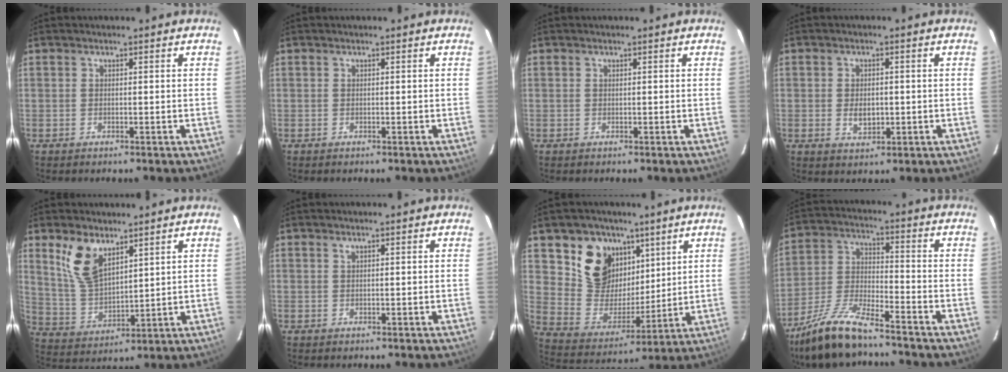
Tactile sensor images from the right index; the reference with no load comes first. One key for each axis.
{"total": 0.0}
{"total": 0.0}
{"total": 3.8, "fx": -0.5, "fy": 2.5, "fz": 2.8, "tx": -0.050, "ty": -0.004, "tz": -0.006}
{"total": 9.7, "fx": 5.8, "fy": 4.7, "fz": 6.2, "tx": -0.123, "ty": 0.004, "tz": 0.128}
{"total": 0.0}
{"total": 14.1, "fx": 7.9, "fy": 10.6, "fz": 5.0, "tx": -0.108, "ty": 0.003, "tz": 0.158}
{"total": 13.6, "fx": -11.0, "fy": 2.5, "fz": 7.7, "tx": -0.171, "ty": -0.011, "tz": -0.213}